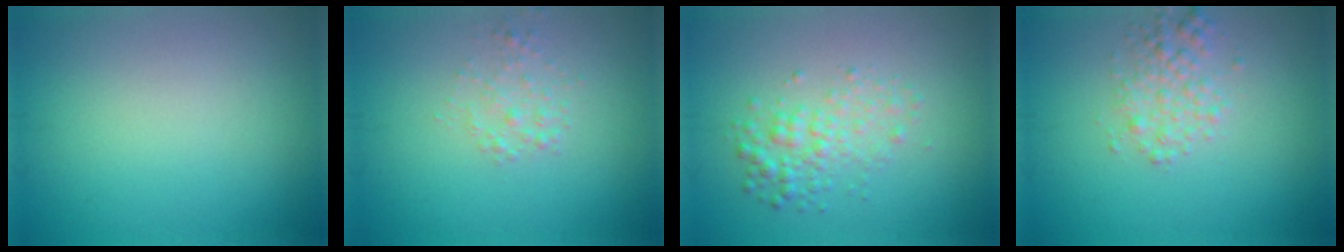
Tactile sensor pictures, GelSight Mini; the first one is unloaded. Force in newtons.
{"total": 1.4, "press": 1.4, "slide": 0.0}
{"total": 2.5, "press": 2.5, "slide": 0.0}
{"total": 2.4, "press": 2.4, "slide": 0.1}